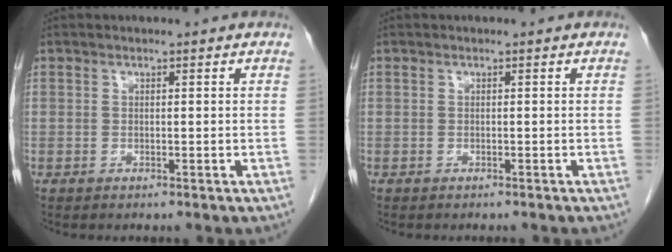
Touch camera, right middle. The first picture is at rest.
{"total": 1.8, "force": [-1.6, 0.3, 0.7], "torque": [-0.014, -0.002, -0.019]}